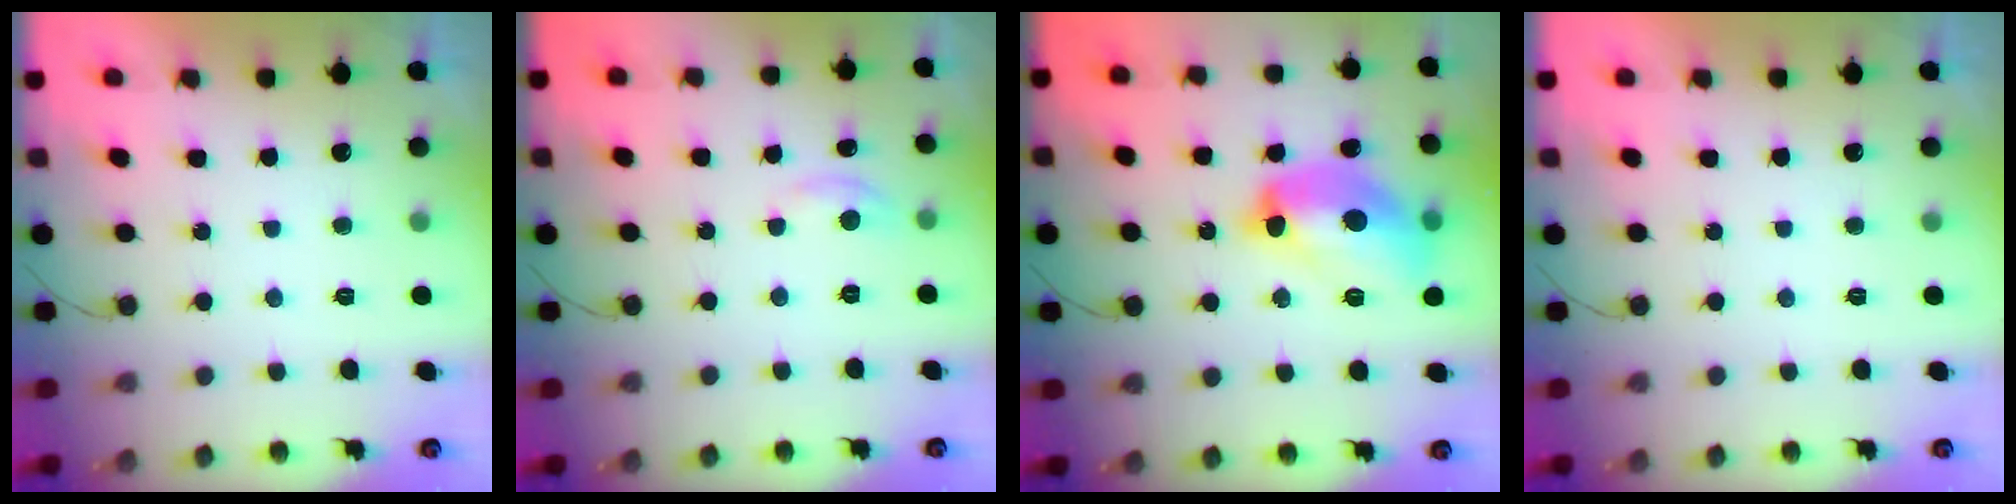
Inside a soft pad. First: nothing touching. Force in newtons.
{"total": 3.3, "press": 3.3, "slide": 0.5}
{"total": 14.6, "press": 14.5, "slide": 1.4}
{"total": 0.0}